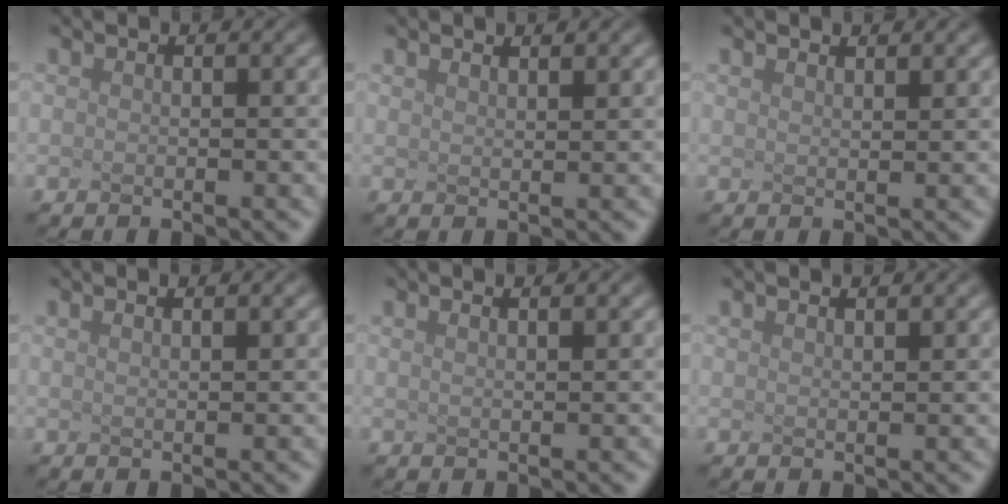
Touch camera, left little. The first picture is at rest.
{"total": 1.7, "force": [1.4, 0.4, 0.8], "torque": [-0.006, 0.021, 0.013]}
{"total": 1.4, "force": [1.3, 0.2, 0.5], "torque": [-0.002, 0.015, 0.014]}
{"total": 1.7, "force": [1.1, 0.6, 1.2], "torque": [-0.010, 0.023, 0.004]}
{"total": 1.8, "force": [1.1, 0.6, 1.3], "torque": [-0.013, 0.025, 0.006]}
{"total": 1.1, "force": [0.9, 0.2, 0.5], "torque": [-0.001, 0.013, 0.007]}